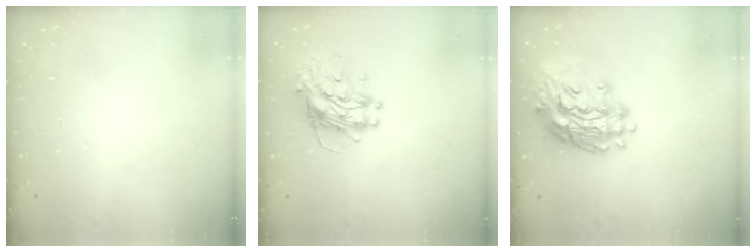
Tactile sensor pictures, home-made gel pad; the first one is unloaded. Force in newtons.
{"total": 11.4, "press": 11.3, "slide": 1.1}
{"total": 17.0, "press": 16.9, "slide": 2.2}